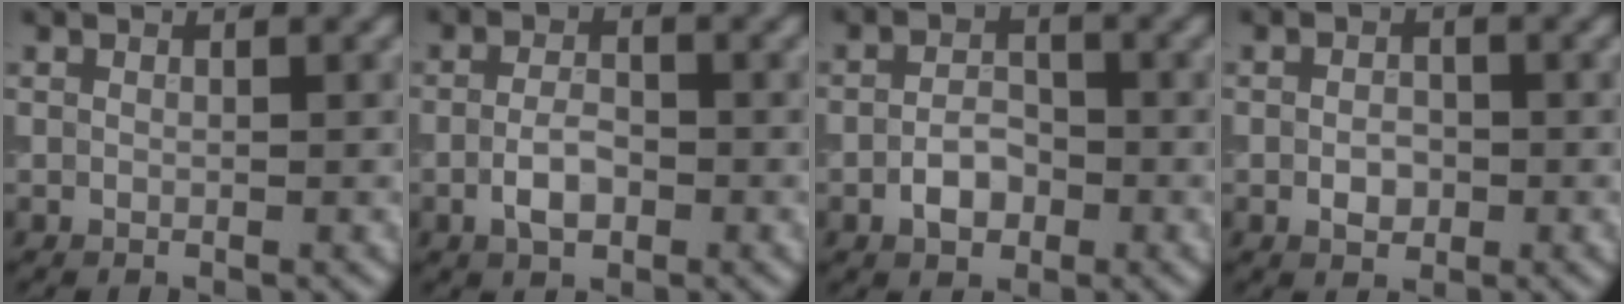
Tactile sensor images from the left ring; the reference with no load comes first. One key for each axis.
{"total": 2.9, "fx": -0.9, "fy": 1.5, "fz": 2.3, "tx": -0.041, "ty": 0.002, "tz": -0.021}
{"total": 2.8, "fx": -1.2, "fy": 1.8, "fz": 1.9, "tx": -0.029, "ty": 0.006, "tz": -0.024}
{"total": 1.9, "fx": -0.5, "fy": 1.3, "fz": 1.3, "tx": -0.022, "ty": 0.000, "tz": -0.011}